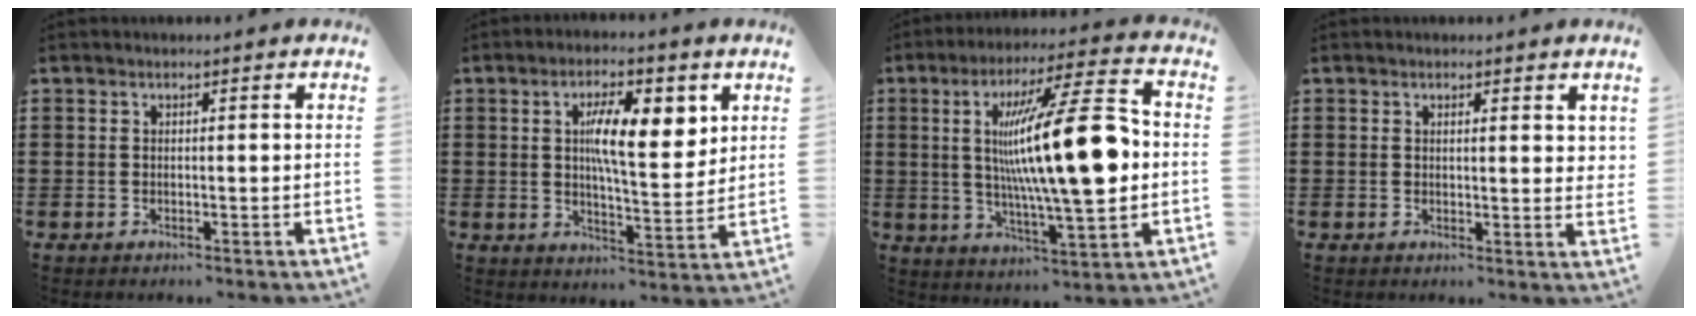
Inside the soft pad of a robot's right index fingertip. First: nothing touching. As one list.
[{"total": 9.9, "force": [3.0, 3.5, 8.8], "torque": [-0.151, 0.001, 0.045]}, {"total": 18.7, "force": [1.2, 4.6, 18.1], "torque": [-0.297, -0.005, 0.015]}, {"total": 1.5, "force": [1.1, 0.4, 0.9], "torque": [-0.012, 0.001, 0.018]}]